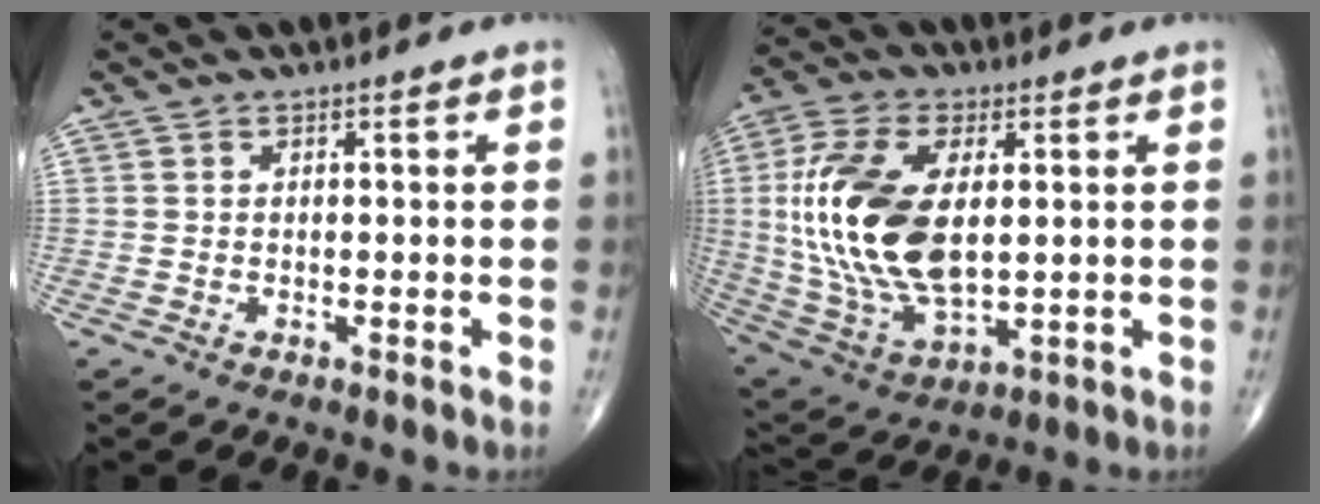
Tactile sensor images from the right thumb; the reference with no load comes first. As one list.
[{"total": 20.9, "force": [2.2, 11.1, 17.6], "torque": [-0.368, -0.014, 0.046]}]